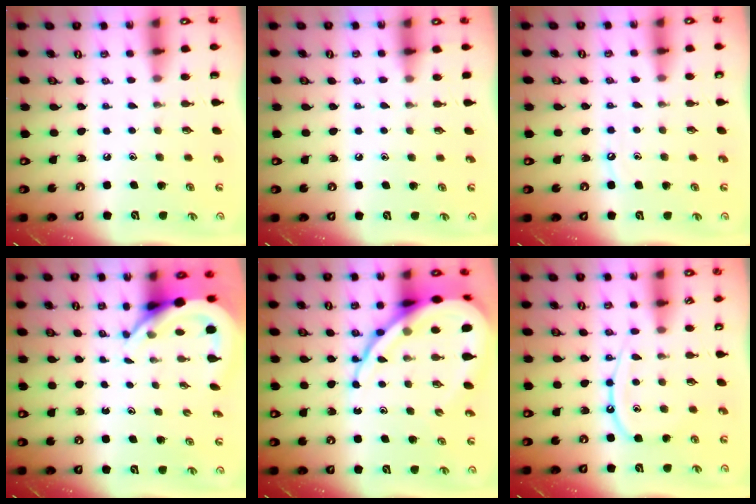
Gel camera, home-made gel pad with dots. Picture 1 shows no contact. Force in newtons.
{"total": 3.5, "press": 3.4, "slide": 0.7}
{"total": 4.3, "press": 4.2, "slide": 0.6}
{"total": 5.3, "press": 5.2, "slide": 0.5}
{"total": 18.0, "press": 17.9, "slide": 1.9}
{"total": 11.4, "press": 11.4, "slide": 0.9}